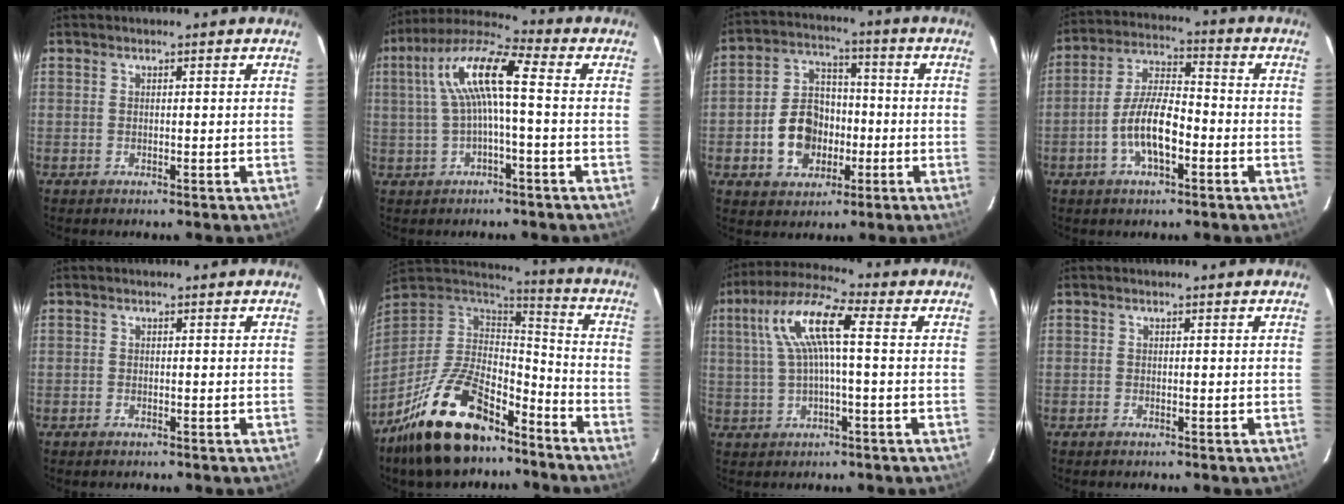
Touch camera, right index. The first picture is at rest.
{"total": 11.1, "force": [0.8, 2.0, 10.9], "torque": [-0.217, 0.026, 0.013]}
{"total": 11.0, "force": [-3.1, 8.6, 6.1], "torque": [-0.135, 0.026, -0.042]}
{"total": 10.1, "force": [-3.6, 3.7, 8.6], "torque": [-0.176, 0.007, -0.065]}
{"total": 0.9, "force": [-0.7, 0.4, 0.3], "torque": [-0.007, 0.001, -0.014]}
{"total": 23.4, "force": [-15.9, 10.3, 13.7], "torque": [-0.275, -0.003, -0.262]}
{"total": 10.5, "force": [1.7, 2.3, 10.1], "torque": [-0.198, 0.023, 0.031]}
{"total": 0.6, "force": [-0.5, 0.2, 0.1], "torque": [-0.003, 0.001, -0.011]}